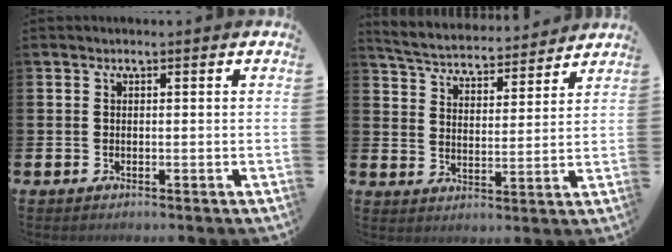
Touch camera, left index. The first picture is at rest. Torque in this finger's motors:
{"motor_torque": [1.00, -1.14, 0.62, 0.03]}